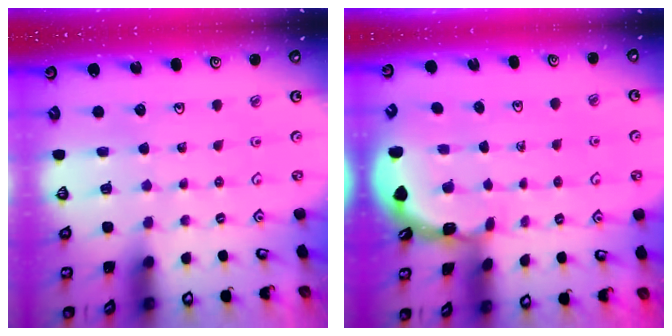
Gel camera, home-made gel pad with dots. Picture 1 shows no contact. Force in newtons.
{"total": 1.9, "press": 1.9, "slide": 0.1}